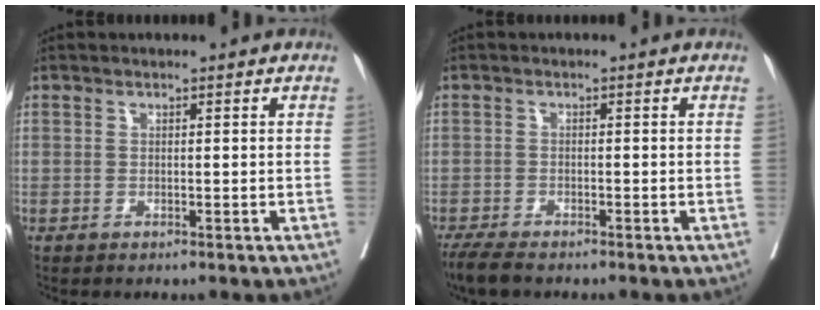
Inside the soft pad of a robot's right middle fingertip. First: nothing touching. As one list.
[{"total": 4.2, "force": [-3.5, 0.8, 2.2], "torque": [-0.043, -0.013, -0.059]}]